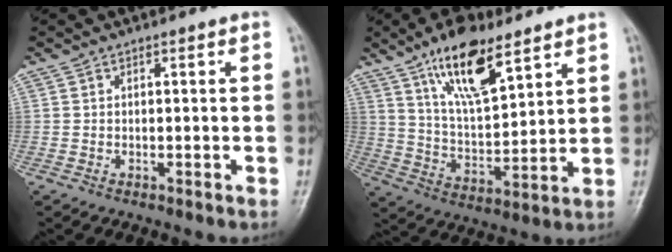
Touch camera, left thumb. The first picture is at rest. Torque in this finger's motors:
{"motor_torque": [0.66, 0.00, 1.74, -1.02, 0.46]}